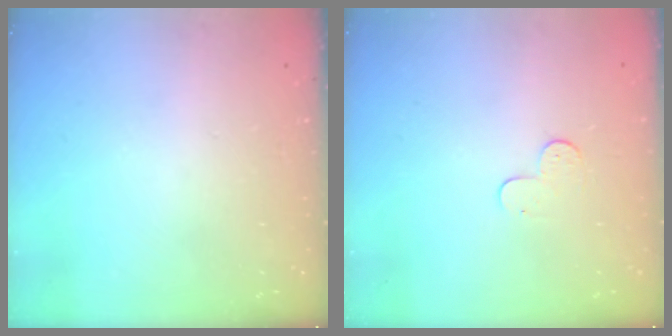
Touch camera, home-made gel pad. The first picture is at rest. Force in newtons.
{"total": 3.8, "press": 3.7, "slide": 0.4}